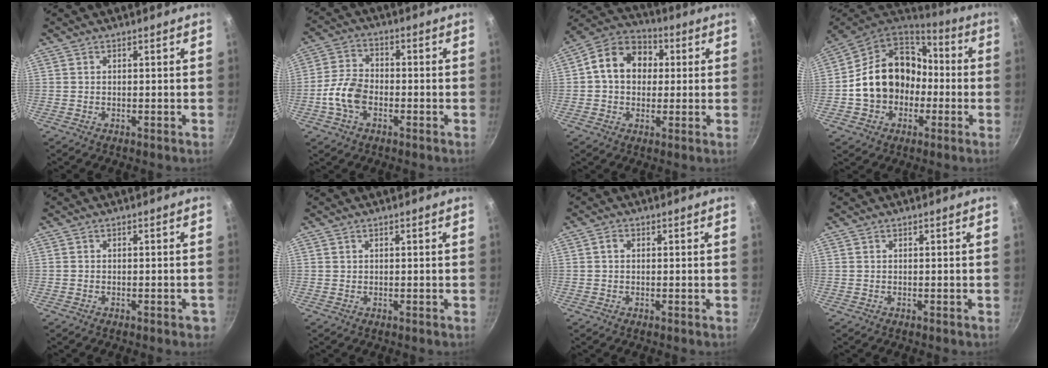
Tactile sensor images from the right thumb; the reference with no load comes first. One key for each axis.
{"total": 8.0, "fx": -2.6, "fy": 5.2, "fz": 5.5, "tx": -0.096, "ty": 0.028, "tz": -0.058}
{"total": 12.3, "fx": 1.7, "fy": 9.8, "fz": 7.3, "tx": -0.088, "ty": 0.025, "tz": 0.007}
{"total": 18.1, "fx": -1.7, "fy": 14.8, "fz": 10.2, "tx": -0.154, "ty": 0.055, "tz": -0.027}
{"total": 2.1, "fx": -1.1, "fy": 1.0, "fz": 1.5, "tx": -0.010, "ty": 0.011, "tz": -0.010}
{"total": 0.0}
{"total": 1.4, "fx": 0.2, "fy": 1.1, "fz": 0.9, "tx": -0.015, "ty": 0.006, "tz": 0.001}
{"total": 0.0}